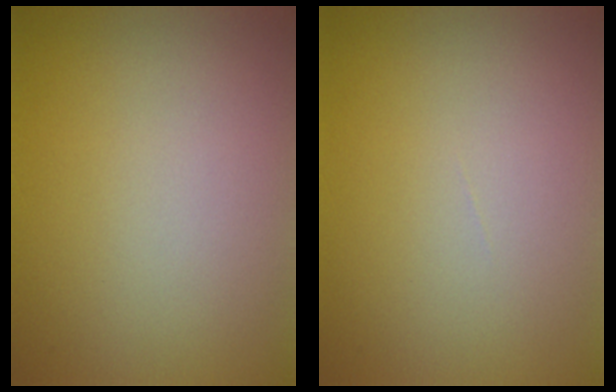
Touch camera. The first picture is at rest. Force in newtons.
{"total": 0.0}